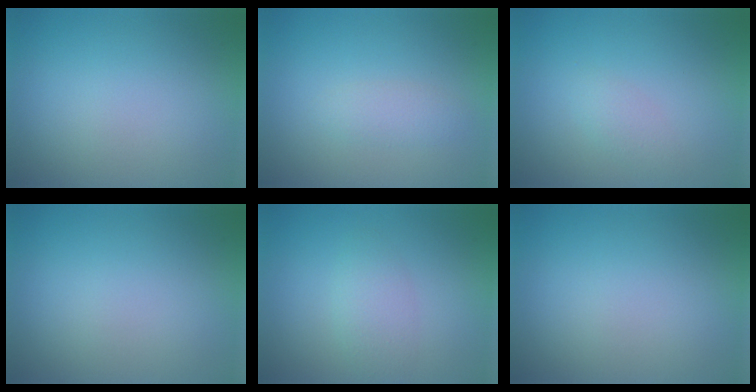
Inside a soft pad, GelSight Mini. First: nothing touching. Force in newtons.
{"total": 1.3, "press": 1.3, "slide": 0.0}
{"total": 1.2, "press": 1.2, "slide": 0.1}
{"total": 0.0}
{"total": 2.2, "press": 2.2, "slide": 0.1}
{"total": 0.0}